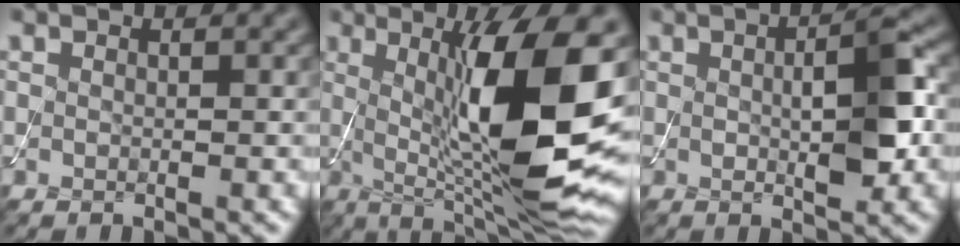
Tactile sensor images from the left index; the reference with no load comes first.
{"total": 13.4, "force": [1.2, 3.5, 12.9], "torque": [-0.197, -0.008, 0.024]}
{"total": 5.6, "force": [0.4, 1.6, 5.3], "torque": [-0.090, 0.004, 0.004]}